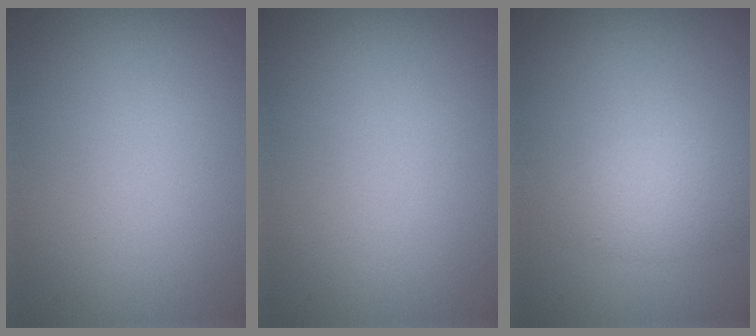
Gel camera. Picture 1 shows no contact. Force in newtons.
{"total": 0.0}
{"total": 2.5, "press": 2.5, "slide": 0.2}